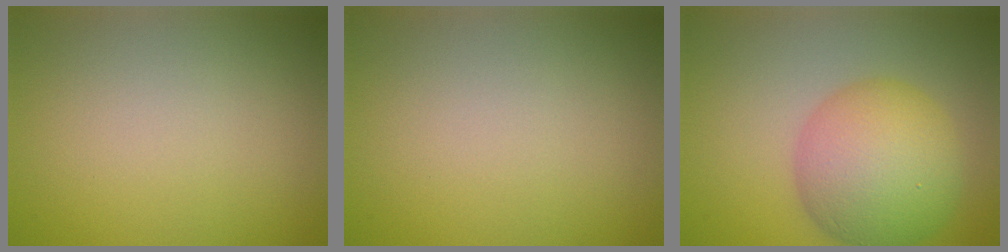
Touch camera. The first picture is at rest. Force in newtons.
{"total": 0.0}
{"total": 7.5, "press": 7.5, "slide": 0.2}